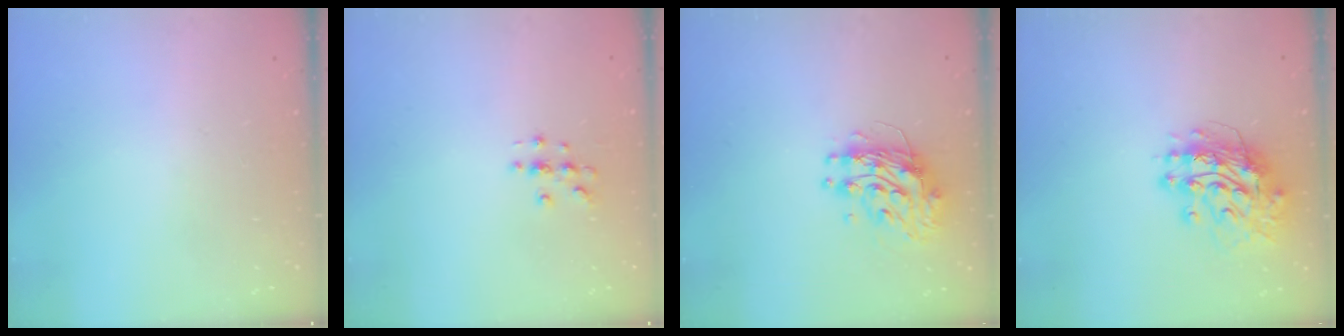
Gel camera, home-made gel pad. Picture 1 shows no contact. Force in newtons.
{"total": 3.0, "press": 3.0, "slide": 0.3}
{"total": 10.2, "press": 10.2, "slide": 0.8}
{"total": 13.6, "press": 13.6, "slide": 1.4}